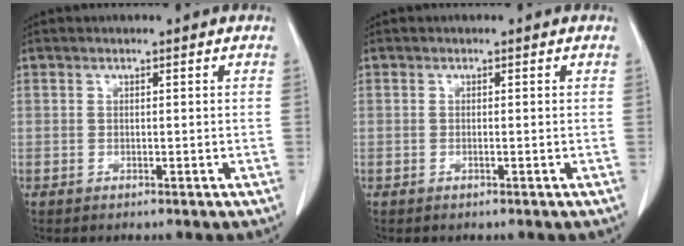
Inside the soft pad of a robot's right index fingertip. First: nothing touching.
{"total": 0.0}